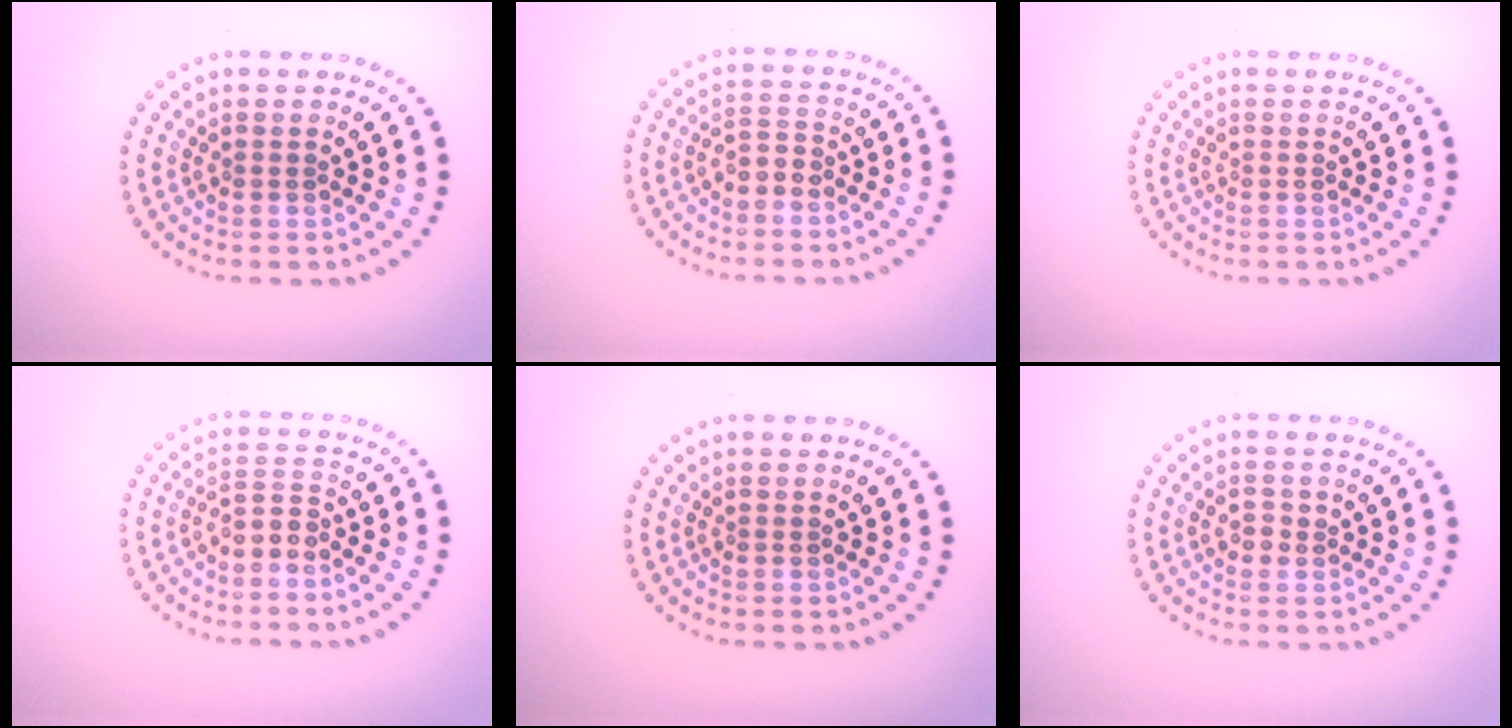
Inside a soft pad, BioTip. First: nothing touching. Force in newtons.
{"total": 1.7, "press": 1.4, "slide": 1.0}
{"total": 0.0}
{"total": 2.0, "press": 1.4, "slide": 1.4}
{"total": 0.0}
{"total": 1.3, "press": 1.3, "slide": 0.4}